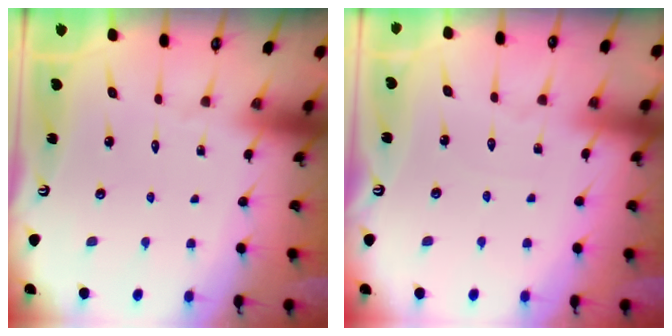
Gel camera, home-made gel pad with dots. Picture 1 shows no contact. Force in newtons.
{"total": 2.1, "press": 2.1, "slide": 0.3}